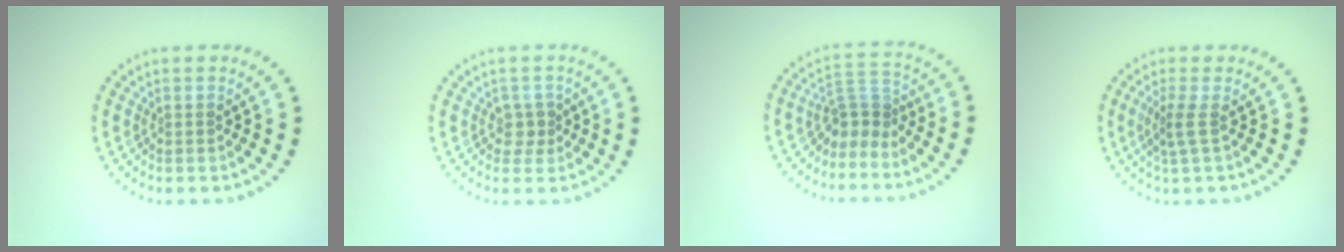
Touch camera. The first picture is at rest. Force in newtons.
{"total": 1.5, "press": 1.2, "slide": 0.9}
{"total": 2.8, "press": 1.8, "slide": 2.2}
{"total": 2.0, "press": 1.4, "slide": 1.4}